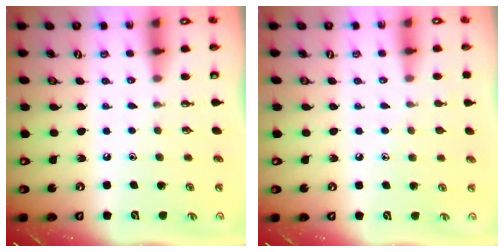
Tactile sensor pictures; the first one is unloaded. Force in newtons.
{"total": 4.3, "press": 4.2, "slide": 0.4}